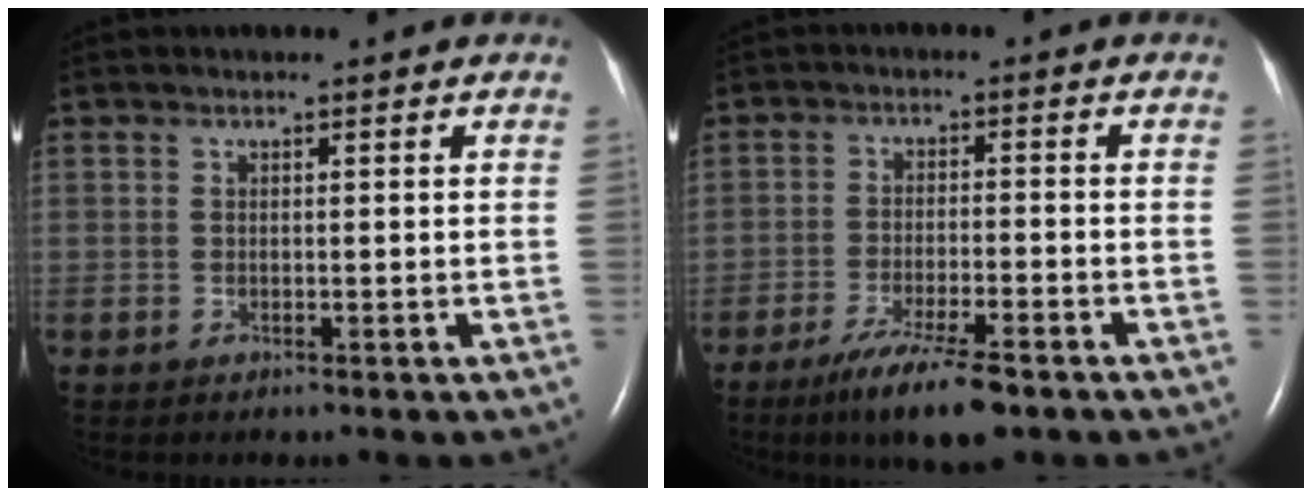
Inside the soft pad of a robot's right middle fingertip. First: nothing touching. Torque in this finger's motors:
{"motor_torque": [0.87, -0.77, 0.09, 0.04]}